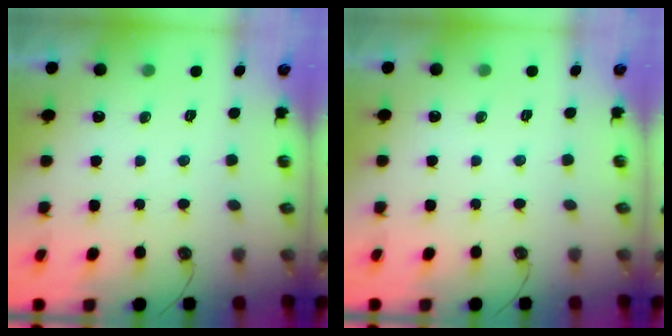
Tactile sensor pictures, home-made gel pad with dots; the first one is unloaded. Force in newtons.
{"total": 0.0}